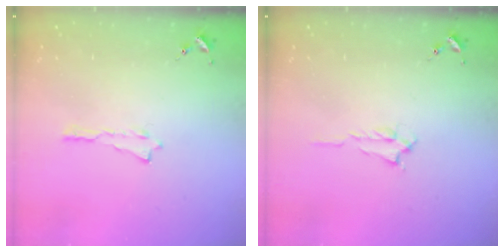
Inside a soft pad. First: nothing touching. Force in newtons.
{"total": 0.7, "press": 0.6, "slide": 0.2}